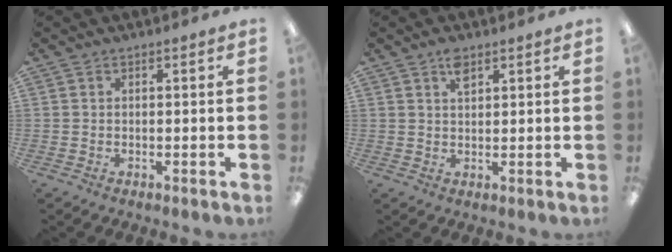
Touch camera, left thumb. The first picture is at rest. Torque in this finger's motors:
{"motor_torque": [0.42, 0.25, 0.33, -0.31, 0.01]}